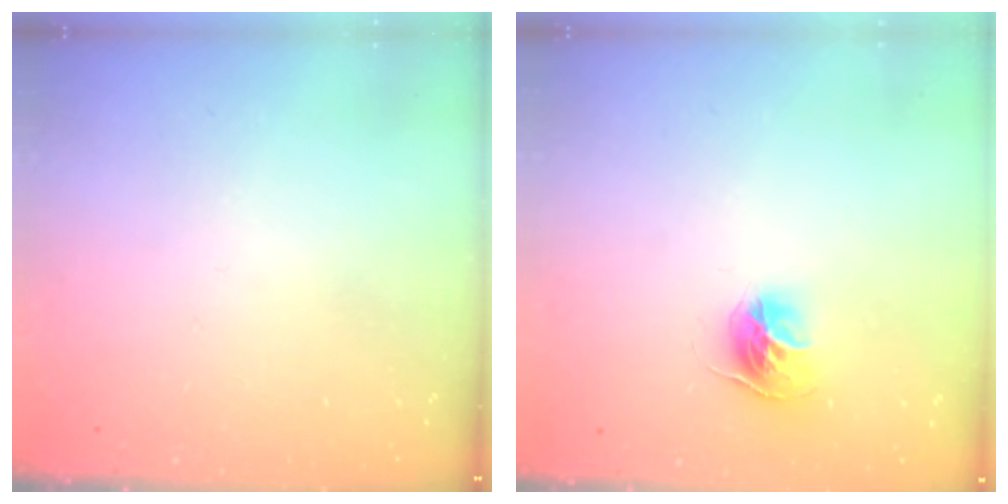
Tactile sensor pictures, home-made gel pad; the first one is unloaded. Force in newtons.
{"total": 11.1, "press": 11.1, "slide": 0.9}